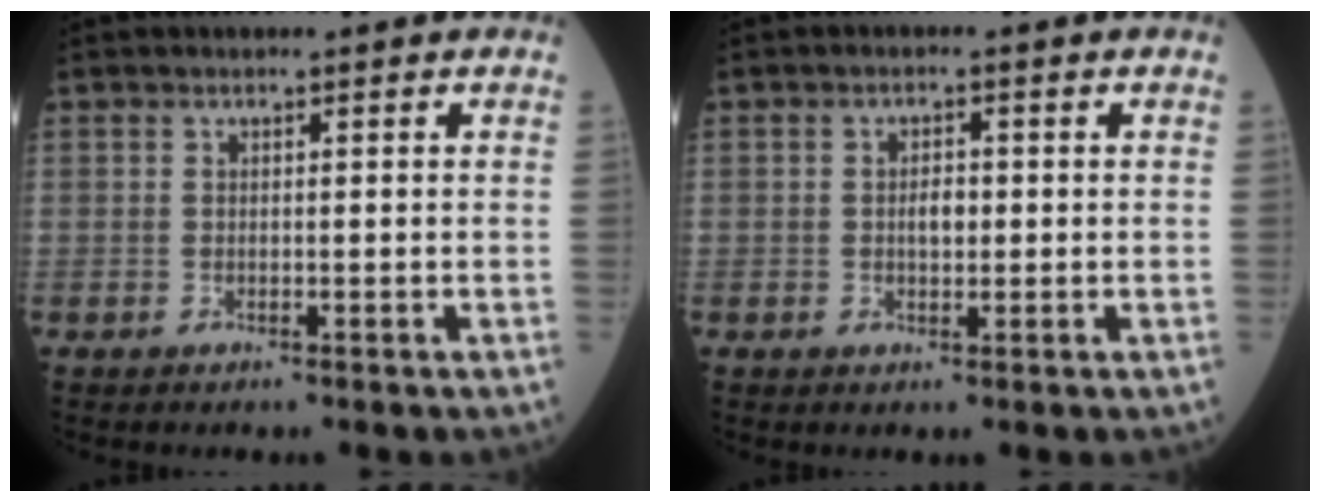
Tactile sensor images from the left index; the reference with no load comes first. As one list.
[{"total": 2.2, "force": [-0.2, 1.1, 1.9], "torque": [-0.034, -0.001, -0.004]}]